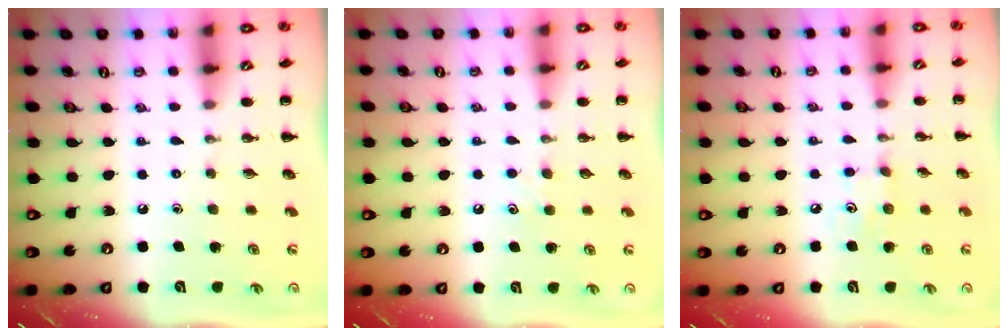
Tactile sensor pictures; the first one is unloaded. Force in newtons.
{"total": 4.9, "press": 4.6, "slide": 1.6}
{"total": 6.6, "press": 6.3, "slide": 1.8}